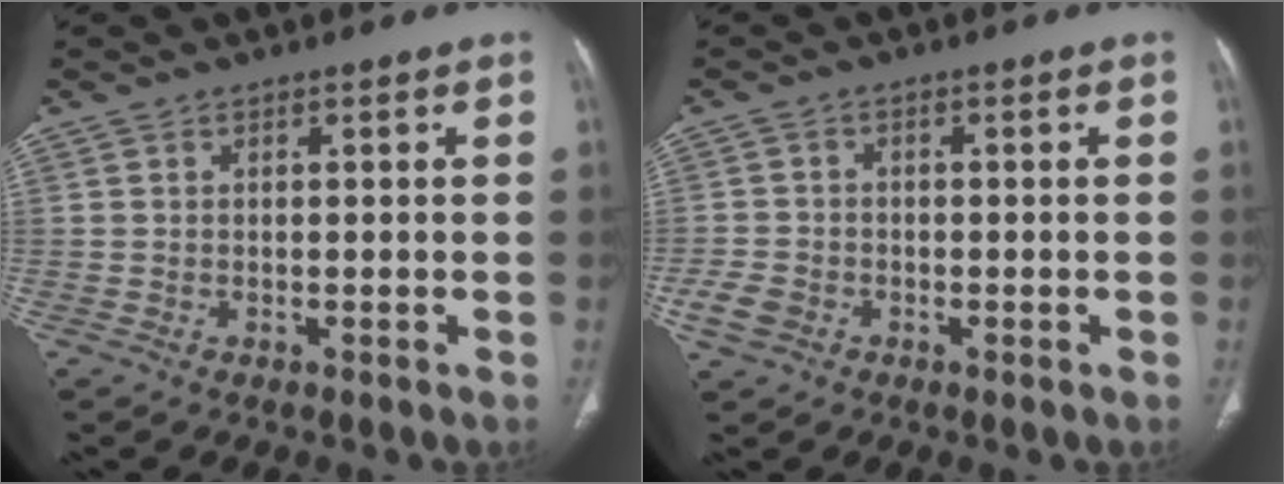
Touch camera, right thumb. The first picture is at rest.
{"total": 4.0, "force": [-1.7, 3.1, 1.8], "torque": [-0.034, 0.013, -0.030]}